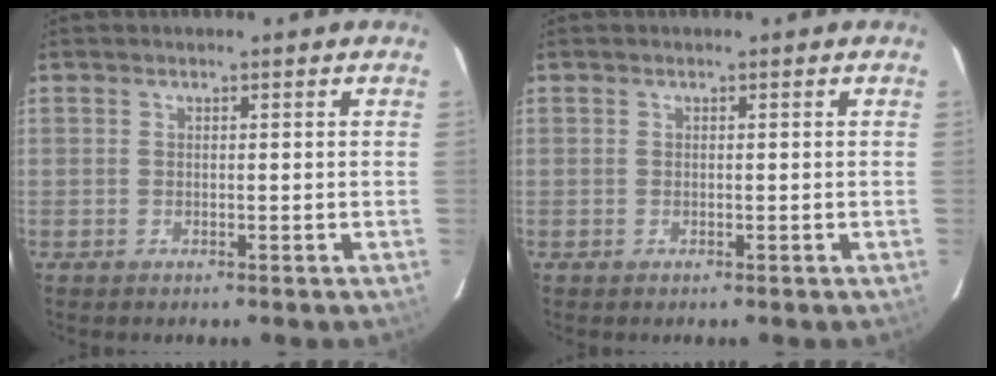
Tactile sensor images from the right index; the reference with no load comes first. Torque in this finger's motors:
{"motor_torque": [0.02, 0.03, 0.02, 0.01]}